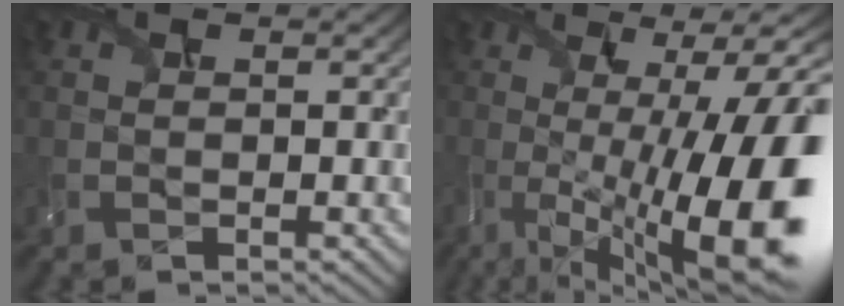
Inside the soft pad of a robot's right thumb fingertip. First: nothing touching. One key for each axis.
{"total": 17.2, "fx": -3.0, "fy": 5.2, "fz": 16.1, "tx": -0.219, "ty": -0.009, "tz": -0.032}